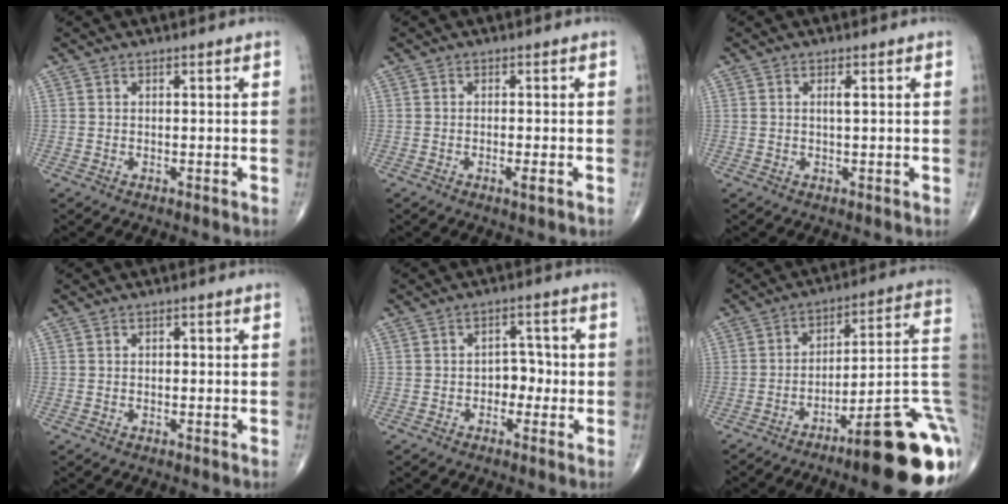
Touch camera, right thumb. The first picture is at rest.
{"total": 1.7, "force": [-0.8, 0.2, 1.5], "torque": [-0.025, -0.003, -0.015]}
{"total": 1.2, "force": [0.3, 0.1, 1.1], "torque": [-0.025, 0.000, 0.005]}
{"total": 0.7, "force": [0.1, 0.4, 0.6], "torque": [-0.007, 0.000, 0.000]}
{"total": 4.2, "force": [-0.9, 3.1, 2.8], "torque": [-0.011, 0.017, -0.020]}
{"total": 22.5, "force": [-10.0, 4.6, 19.7], "torque": [-0.174, 0.077, -0.136]}